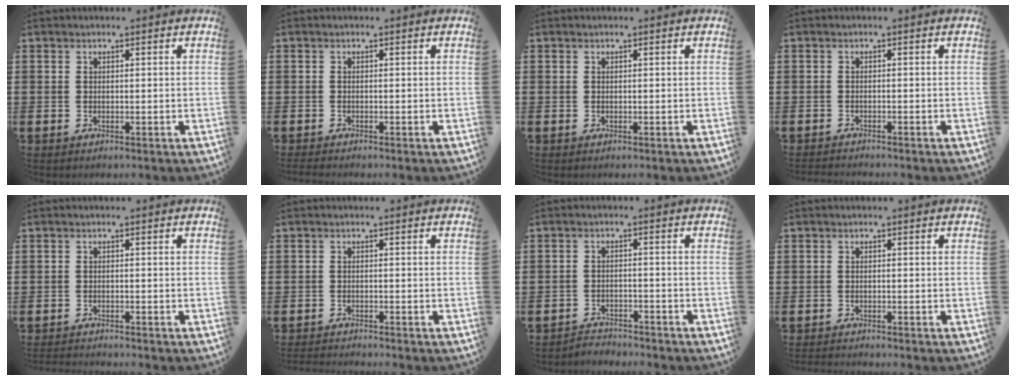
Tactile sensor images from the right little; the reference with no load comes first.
{"total": 0.5, "force": [-0.5, 0.0, 0.2], "torque": [-0.003, -0.003, -0.009]}
{"total": 0.0}
{"total": 0.8, "force": [-0.8, -0.1, 0.0], "torque": [-0.002, -0.002, -0.017]}
{"total": 1.1, "force": [-1.1, -0.1, 0.0], "torque": [-0.002, 0.000, -0.022]}
{"total": 1.2, "force": [-1.2, -0.2, 0.0], "torque": [-0.002, 0.001, -0.024]}
{"total": 2.2, "force": [-2.2, 0.1, -0.3], "torque": [-0.003, 0.002, -0.050]}
{"total": 0.9, "force": [-0.9, -0.1, 0.0], "torque": [-0.002, -0.001, -0.018]}